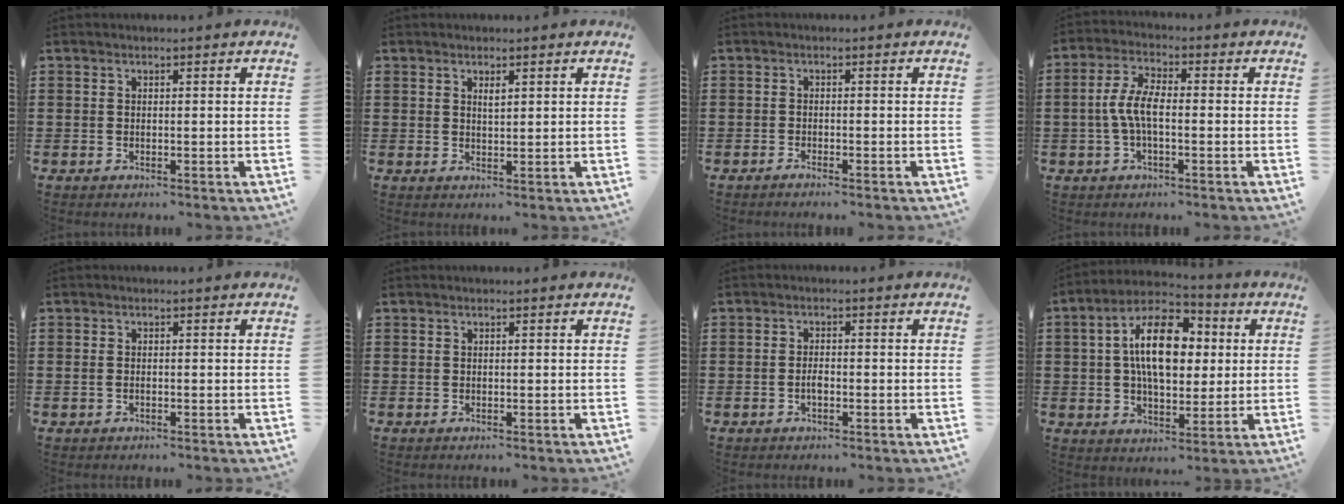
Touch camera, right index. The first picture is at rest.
{"total": 1.2, "force": [0.8, 0.3, 0.9], "torque": [-0.019, 0.001, 0.013]}
{"total": 1.1, "force": [-1.1, -0.2, 0.2], "torque": [-0.006, -0.003, -0.020]}
{"total": 5.7, "force": [-0.9, 2.1, 5.2], "torque": [-0.128, -0.005, -0.027]}
{"total": 0.8, "force": [-0.2, 0.4, 0.6], "torque": [-0.014, 0.001, -0.005]}
{"total": 0.0}
{"total": 1.7, "force": [-0.6, 0.8, 1.4], "torque": [-0.027, 0.002, -0.011]}
{"total": 13.1, "force": [2.5, 7.0, 10.8], "torque": [-0.203, 0.009, 0.038]}